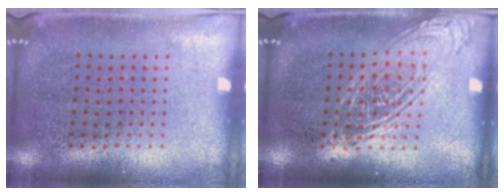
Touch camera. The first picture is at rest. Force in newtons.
{"total": 2.1, "press": 2.1, "slide": 0.1}